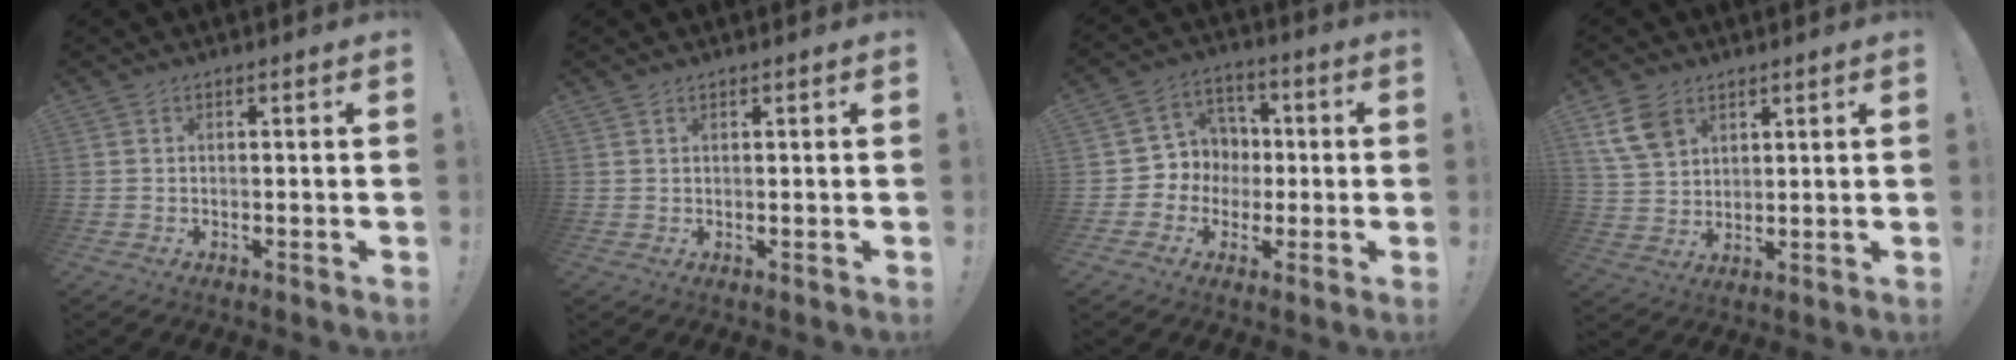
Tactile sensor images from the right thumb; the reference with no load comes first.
{"total": 0.5, "force": [0.5, 0.2, 0.1], "torque": [-0.002, -0.001, 0.009]}
{"total": 8.7, "force": [-2.0, 8.4, 1.4], "torque": [-0.019, 0.020, -0.025]}
{"total": 9.4, "force": [5.1, 6.3, 4.7], "torque": [-0.090, -0.015, 0.103]}